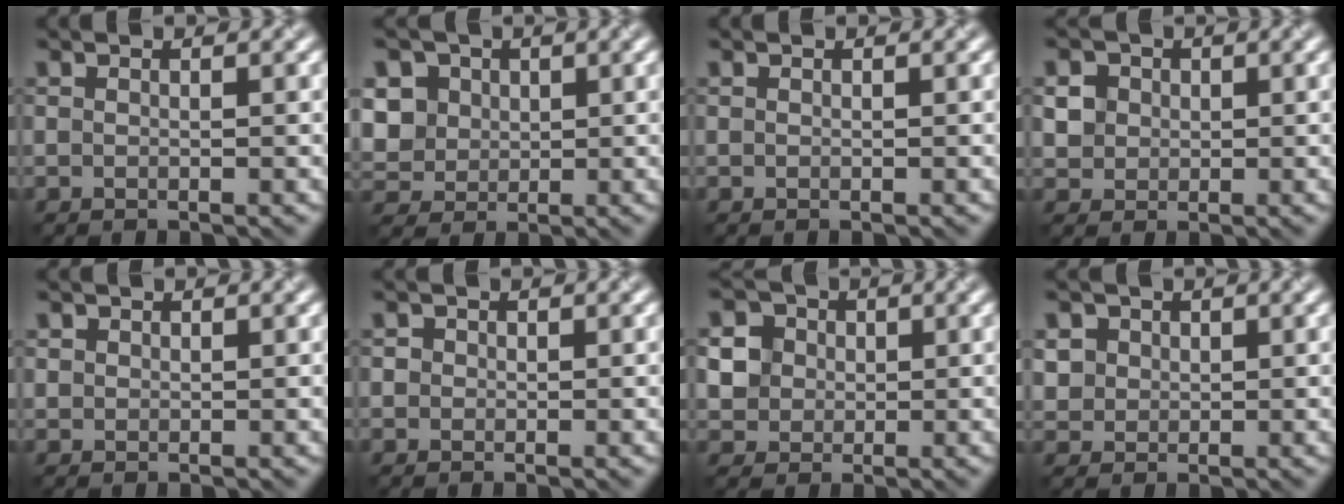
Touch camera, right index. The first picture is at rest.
{"total": 7.0, "force": [1.9, 6.0, 3.1], "torque": [-0.073, 0.019, 0.029]}
{"total": 0.0}
{"total": 3.5, "force": [1.0, 3.1, 1.3], "torque": [-0.026, 0.010, 0.020]}
{"total": 0.8, "force": [0.3, 0.7, 0.0], "torque": [0.005, -0.003, 0.007]}
{"total": 1.0, "force": [0.2, 0.9, 0.2], "torque": [0.001, -0.001, -0.002]}
{"total": 6.0, "force": [1.6, 5.4, 2.2], "torque": [-0.051, 0.026, 0.021]}
{"total": 3.2, "force": [1.1, 2.9, 1.0], "torque": [-0.028, 0.009, 0.027]}